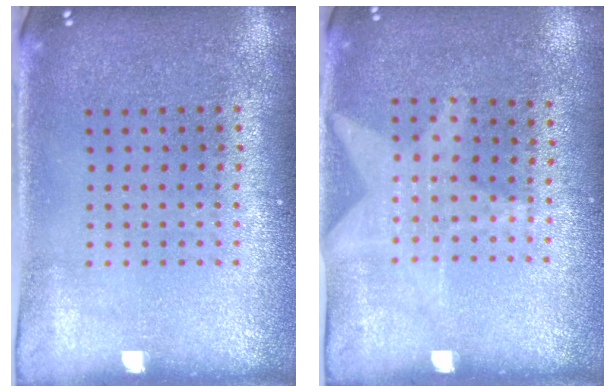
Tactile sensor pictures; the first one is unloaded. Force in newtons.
{"total": 1.3, "press": 0.9, "slide": 0.9}